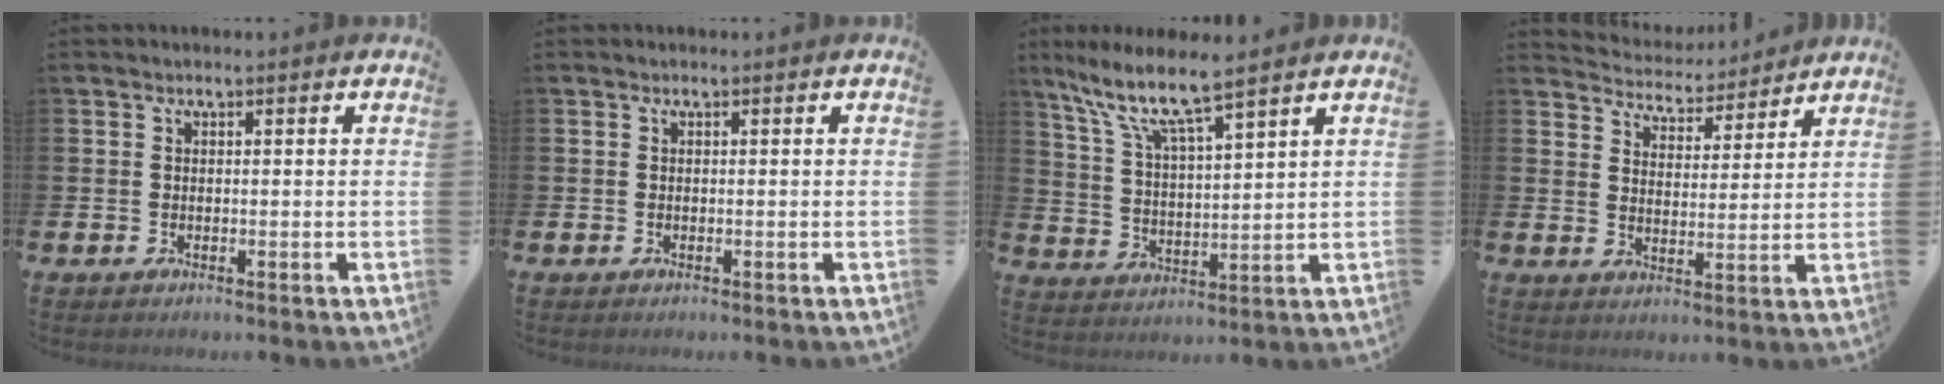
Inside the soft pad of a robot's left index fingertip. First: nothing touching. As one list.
[{"total": 0.0}, {"total": 7.5, "force": [6.3, 1.0, 4.0], "torque": [-0.107, -0.030, 0.106]}, {"total": 4.8, "force": [4.7, 1.0, -0.2], "torque": [-0.017, -0.038, 0.081]}]